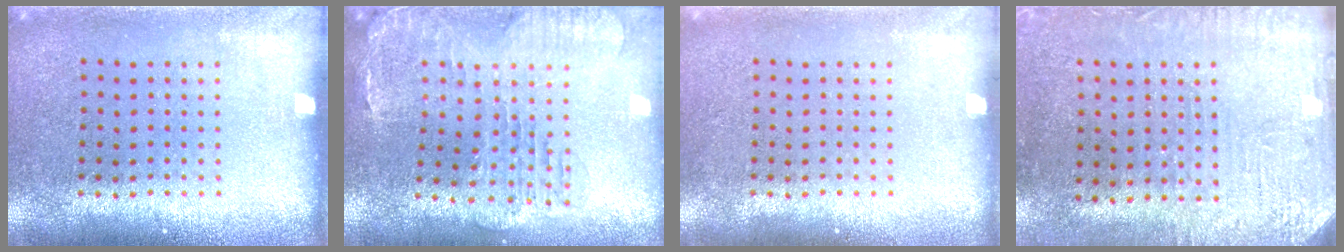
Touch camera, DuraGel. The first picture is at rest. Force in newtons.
{"total": 1.6, "press": 1.5, "slide": 0.5}
{"total": 0.0}
{"total": 3.2, "press": 2.7, "slide": 1.8}